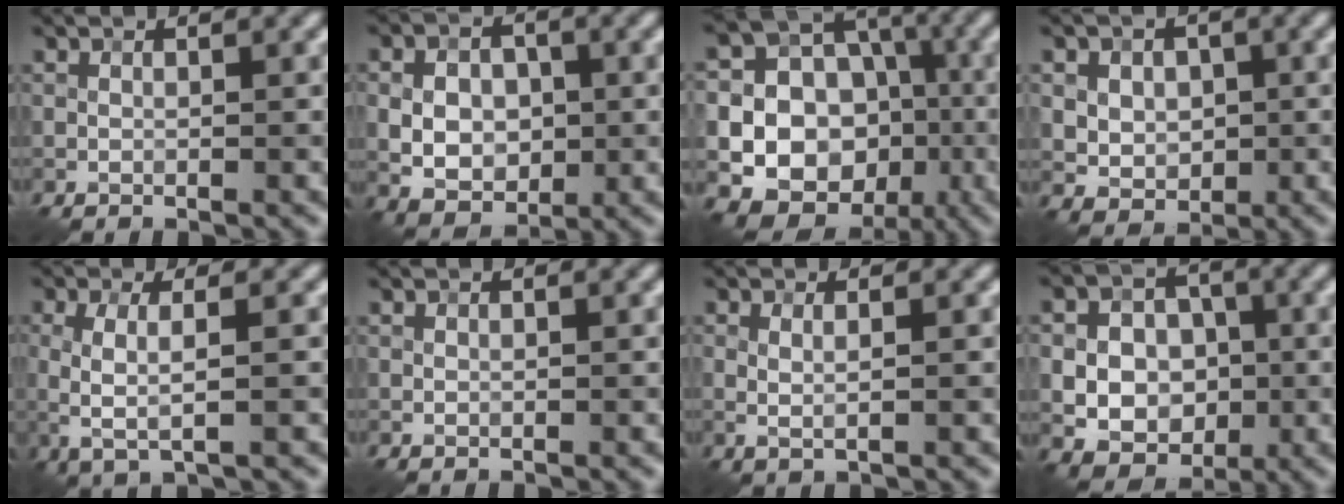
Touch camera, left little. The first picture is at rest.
{"total": 5.7, "force": [-0.6, 4.1, 3.9], "torque": [-0.074, -0.001, -0.011]}
{"total": 15.5, "force": [-3.9, 14.0, 5.2], "torque": [-0.097, -0.008, -0.074]}
{"total": 5.0, "force": [0.6, 4.1, 2.8], "torque": [-0.038, 0.016, 0.004]}
{"total": 3.4, "force": [-0.5, 0.9, 3.2], "torque": [-0.069, -0.004, -0.010]}
{"total": 0.0}
{"total": 1.3, "force": [0.2, 0.4, 1.2], "torque": [-0.022, 0.002, 0.002]}
{"total": 9.3, "force": [-1.3, 7.8, 4.8], "torque": [-0.068, 0.021, -0.047]}